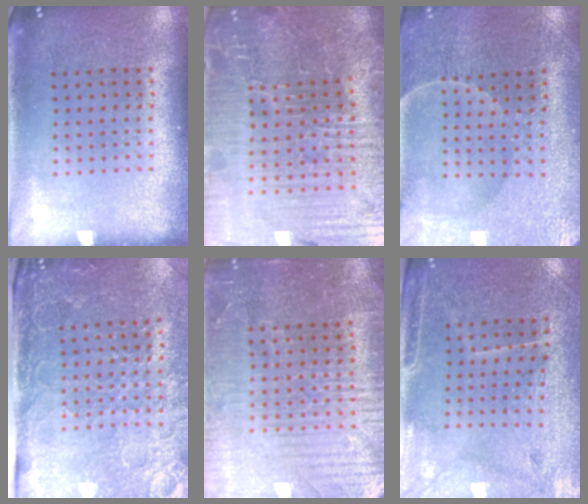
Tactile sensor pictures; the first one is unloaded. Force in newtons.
{"total": 7.1, "press": 6.4, "slide": 3.1}
{"total": 1.3, "press": 1.2, "slide": 0.3}
{"total": 4.3, "press": 3.6, "slide": 2.4}
{"total": 4.5, "press": 4.3, "slide": 1.5}
{"total": 3.2, "press": 2.9, "slide": 1.3}